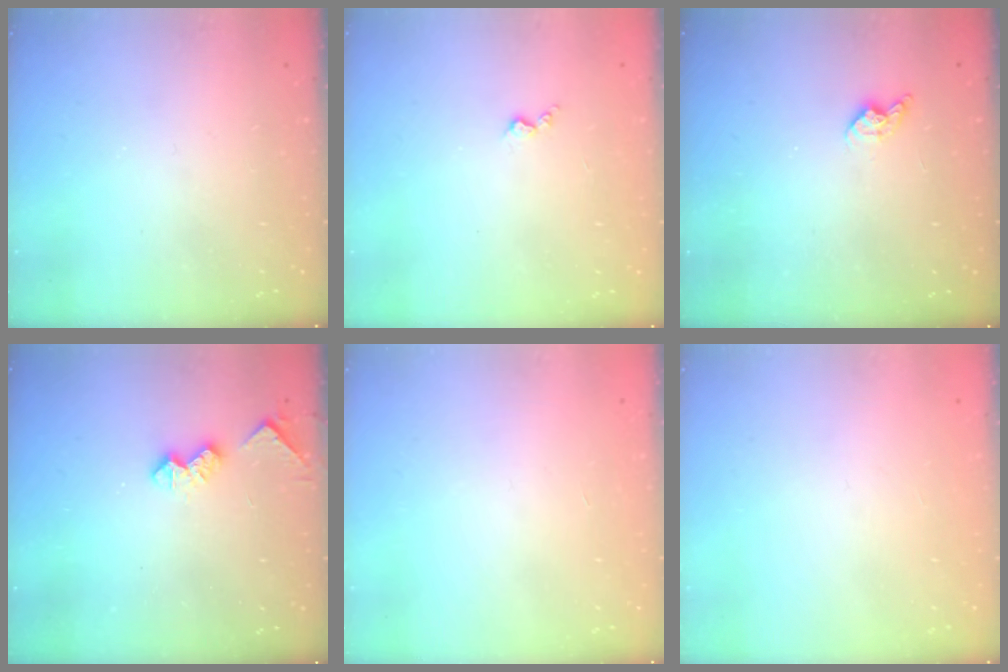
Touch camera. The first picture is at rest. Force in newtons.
{"total": 2.4, "press": 2.4, "slide": 0.5}
{"total": 6.2, "press": 6.1, "slide": 1.0}
{"total": 5.6, "press": 5.6, "slide": 0.7}
{"total": 0.0}
{"total": 0.0}